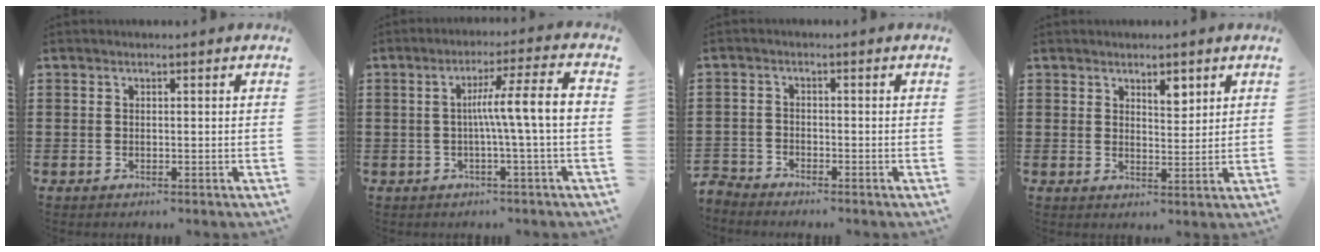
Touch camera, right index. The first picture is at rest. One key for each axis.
{"total": 7.9, "fx": -0.5, "fy": -0.4, "fz": 7.9, "tx": -0.143, "ty": -0.002, "tz": -0.018}
{"total": 2.6, "fx": -2.6, "fy": 0.3, "fz": -0.2, "tx": -0.011, "ty": -0.004, "tz": -0.059}
{"total": 3.5, "fx": 2.4, "fy": 1.6, "fz": 1.9, "tx": -0.026, "ty": 0.001, "tz": 0.040}